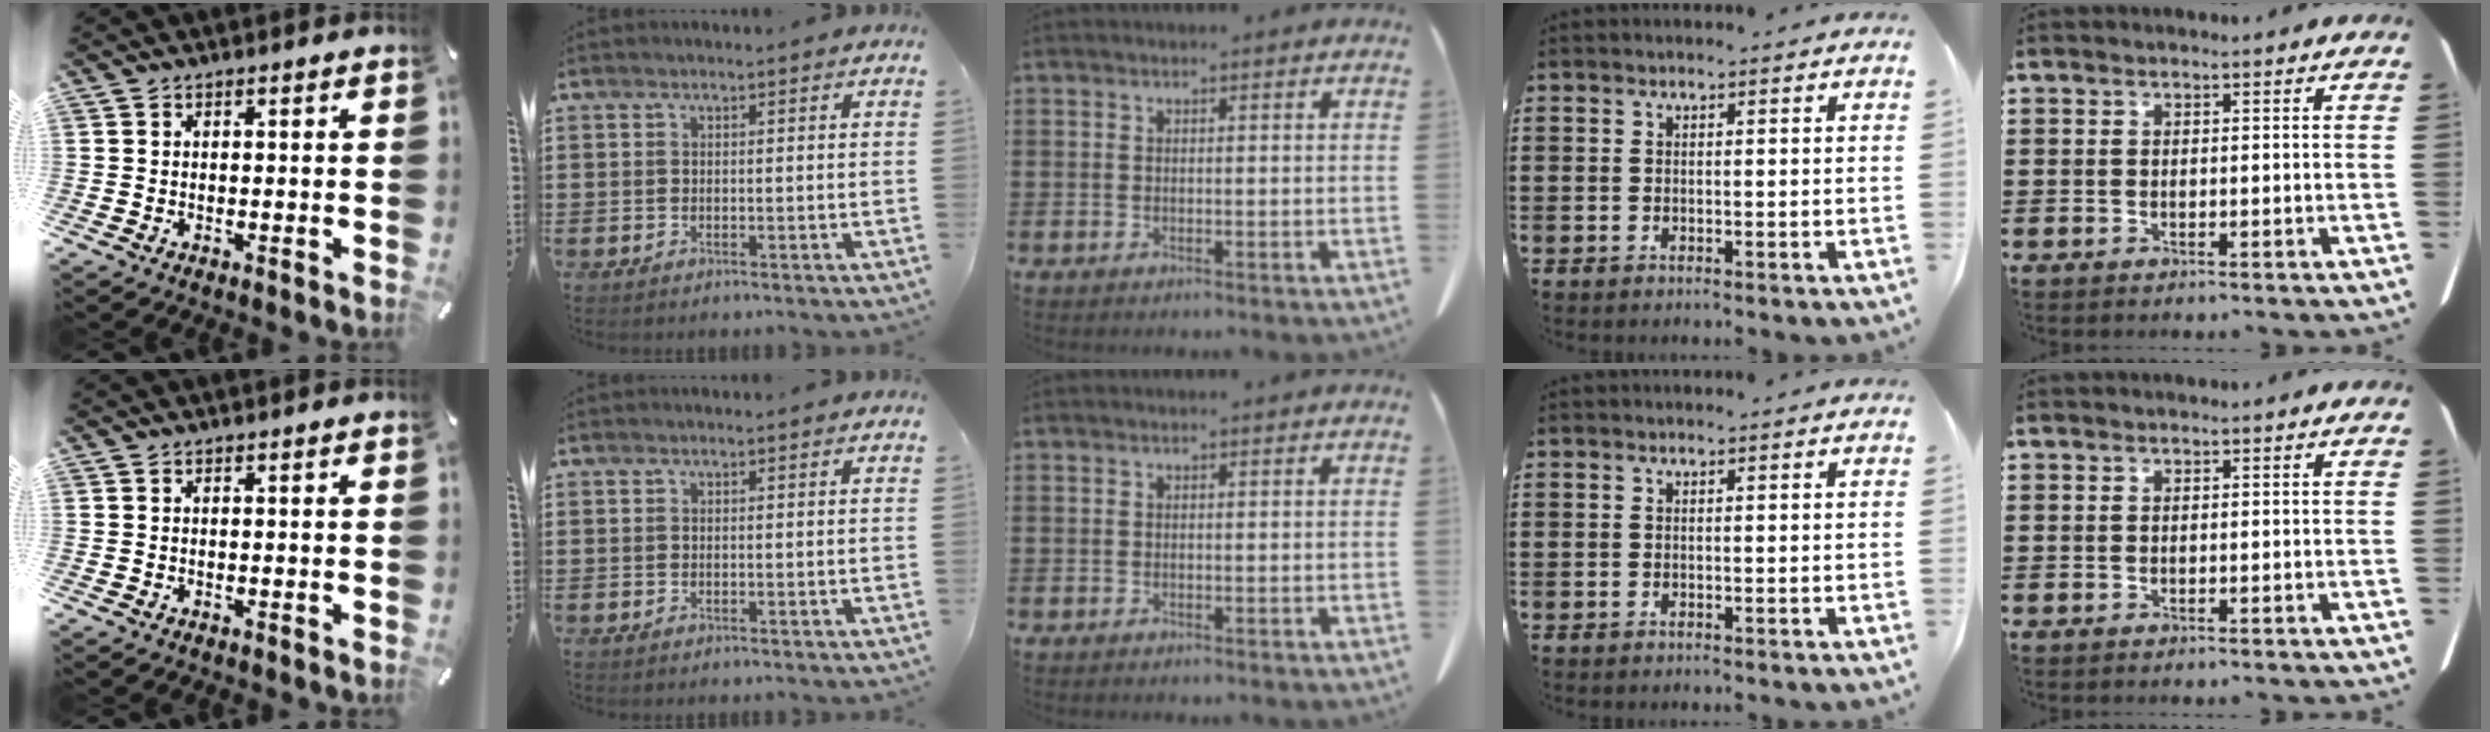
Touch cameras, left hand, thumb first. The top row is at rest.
{}